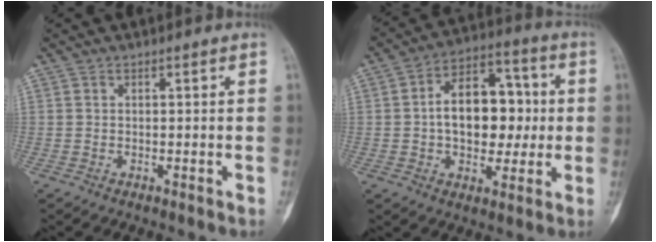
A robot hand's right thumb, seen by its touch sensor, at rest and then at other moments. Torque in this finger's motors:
{"motor_torque": [1.57, 1.77, 0.74, -0.57, 0.33]}